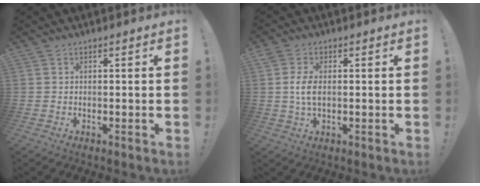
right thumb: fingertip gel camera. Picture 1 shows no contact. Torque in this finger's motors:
{"motor_torque": [-0.16, 1.50, 0.51, -0.67, 0.17]}